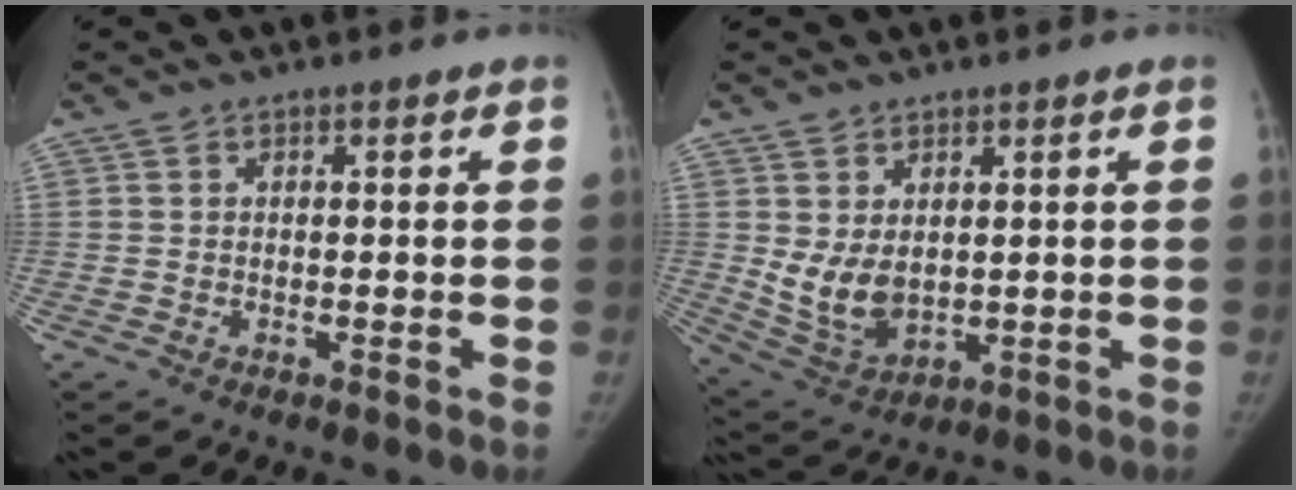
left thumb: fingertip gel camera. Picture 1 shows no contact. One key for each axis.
{"total": 7.7, "fx": 1.2, "fy": 5.1, "fz": 5.6, "tx": -0.090, "ty": -0.021, "tz": 0.047}